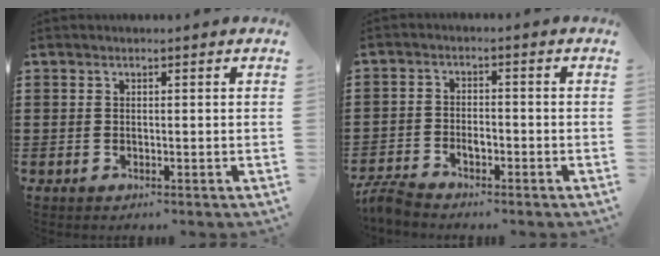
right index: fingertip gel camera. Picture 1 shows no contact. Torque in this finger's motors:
{"motor_torque": [2.14, 0.00, 0.07, 0.03]}